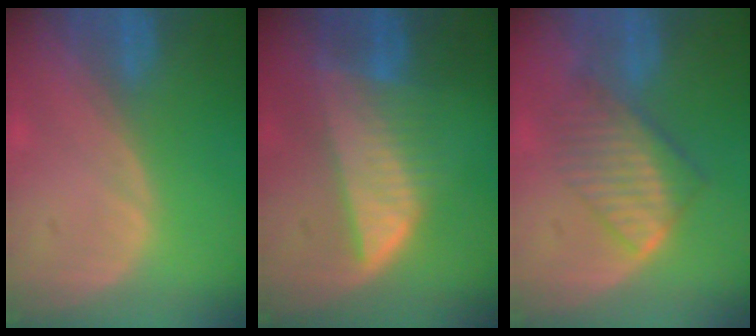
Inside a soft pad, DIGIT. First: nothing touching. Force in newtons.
{"total": 7.7, "press": 6.9, "slide": 3.5}
{"total": 6.6, "press": 6.3, "slide": 1.9}